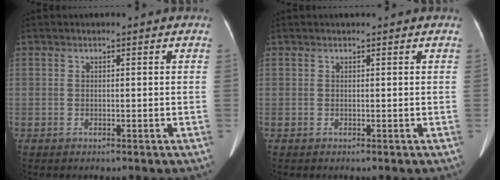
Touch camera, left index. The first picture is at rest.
{"total": 0.0}